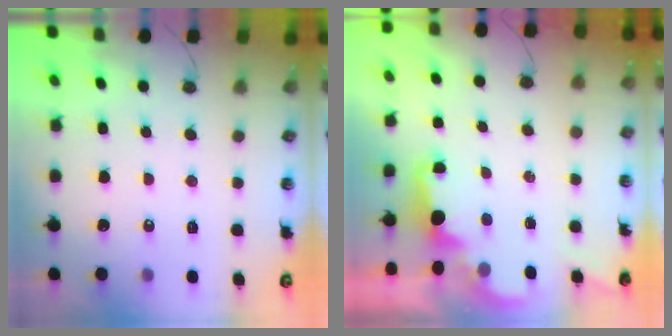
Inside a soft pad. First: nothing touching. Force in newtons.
{"total": 2.0, "press": 1.9, "slide": 0.8}